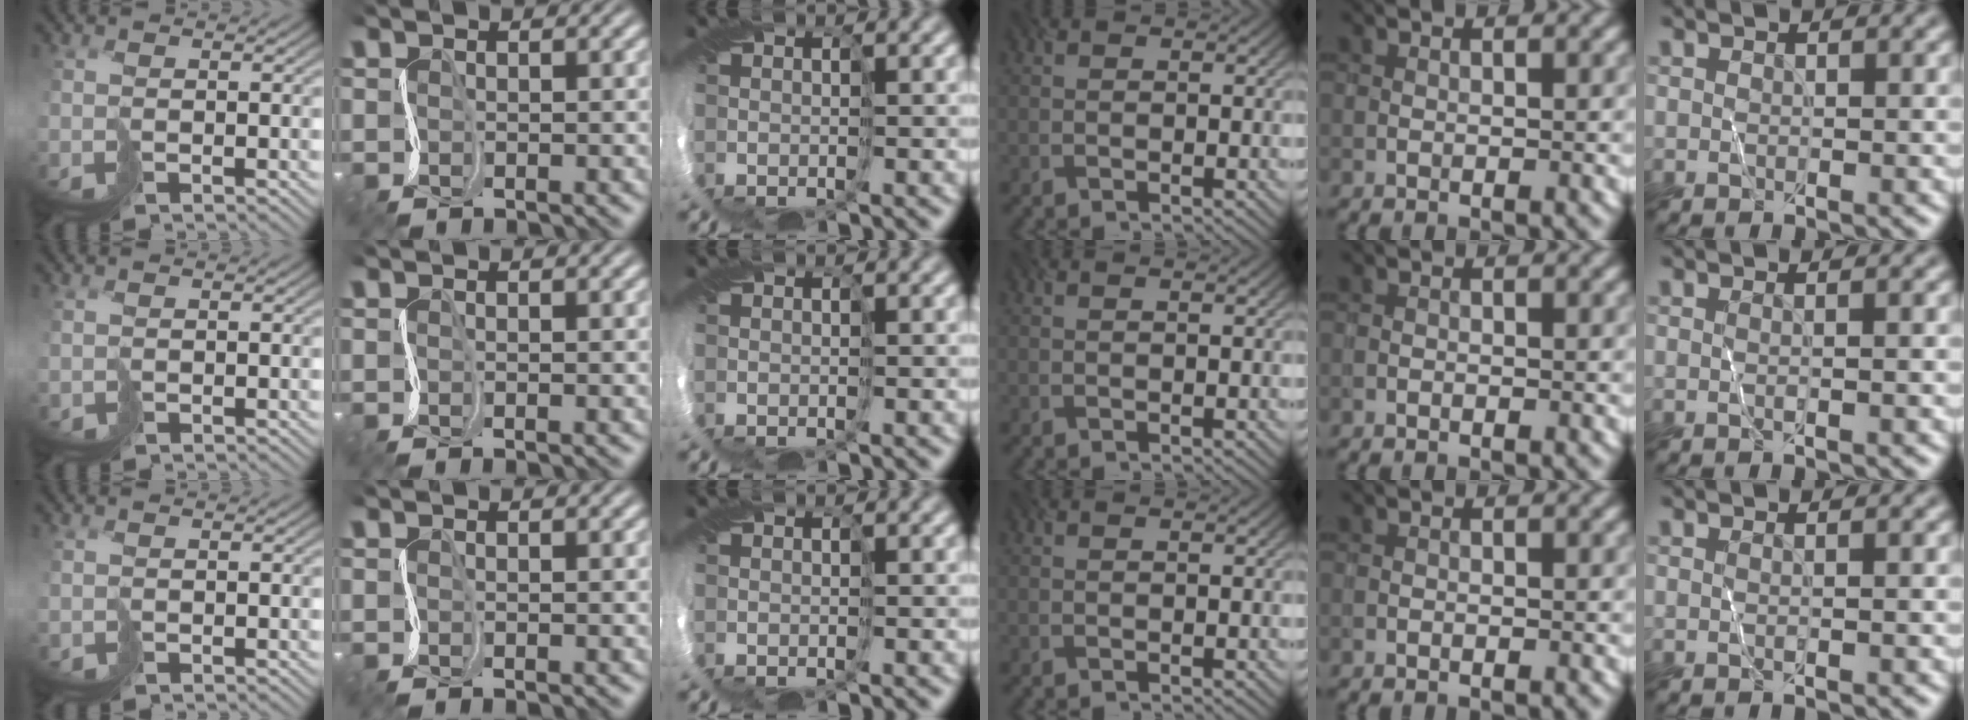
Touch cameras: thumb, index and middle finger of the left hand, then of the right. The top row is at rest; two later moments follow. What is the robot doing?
{"motion": "cut", "object": "paper"}